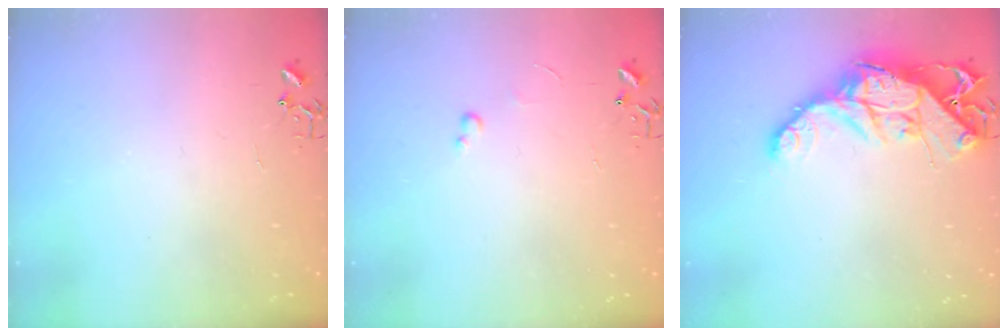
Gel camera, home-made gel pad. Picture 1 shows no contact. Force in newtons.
{"total": 2.6, "press": 2.6, "slide": 0.4}
{"total": 16.1, "press": 16.1, "slide": 1.6}